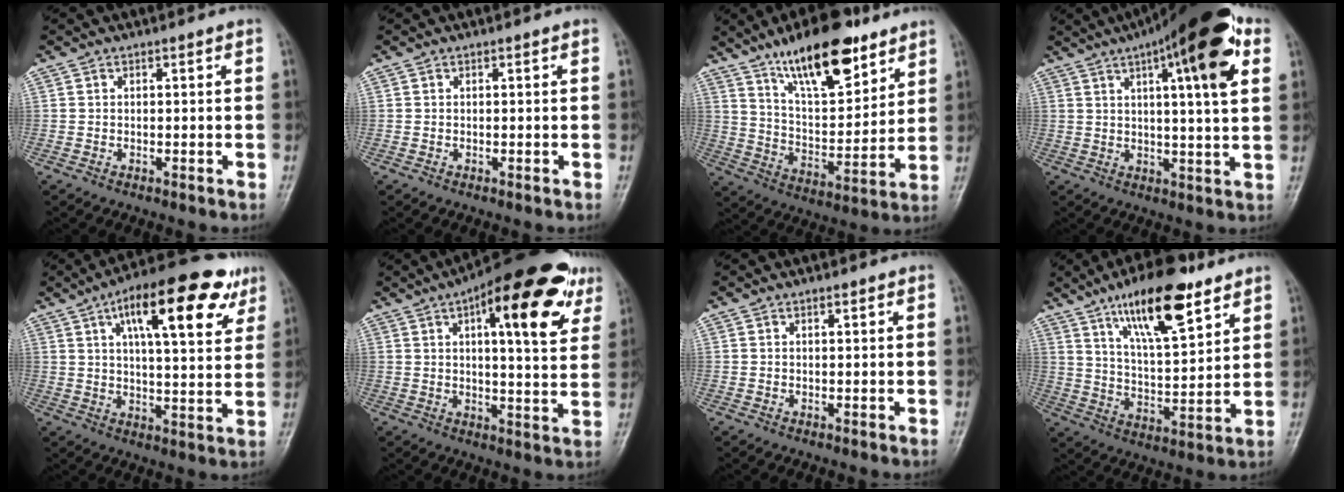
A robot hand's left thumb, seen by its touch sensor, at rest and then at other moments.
{"total": 0.0}
{"total": 18.2, "force": [12.0, 6.6, 11.9], "torque": [-0.156, -0.064, 0.209]}
{"total": 18.1, "force": [7.8, 4.1, 15.8], "torque": [-0.215, -0.006, 0.107]}
{"total": 19.0, "force": [9.1, 6.5, 15.3], "torque": [-0.197, -0.011, 0.132]}
{"total": 20.8, "force": [9.5, 7.0, 17.1], "torque": [-0.212, -0.011, 0.125]}
{"total": 0.8, "force": [0.6, 0.3, 0.5], "torque": [-0.009, -0.002, 0.008]}
{"total": 16.9, "force": [10.3, 5.4, 12.3], "torque": [-0.176, -0.050, 0.177]}